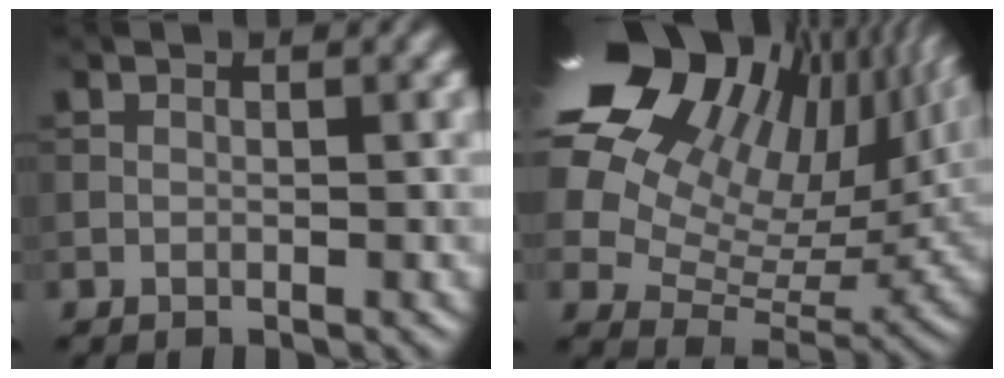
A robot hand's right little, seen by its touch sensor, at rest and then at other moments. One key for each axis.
{"total": 18.3, "fx": 8.8, "fy": 11.2, "fz": 11.5, "tx": -0.223, "ty": 0.054, "tz": 0.155}